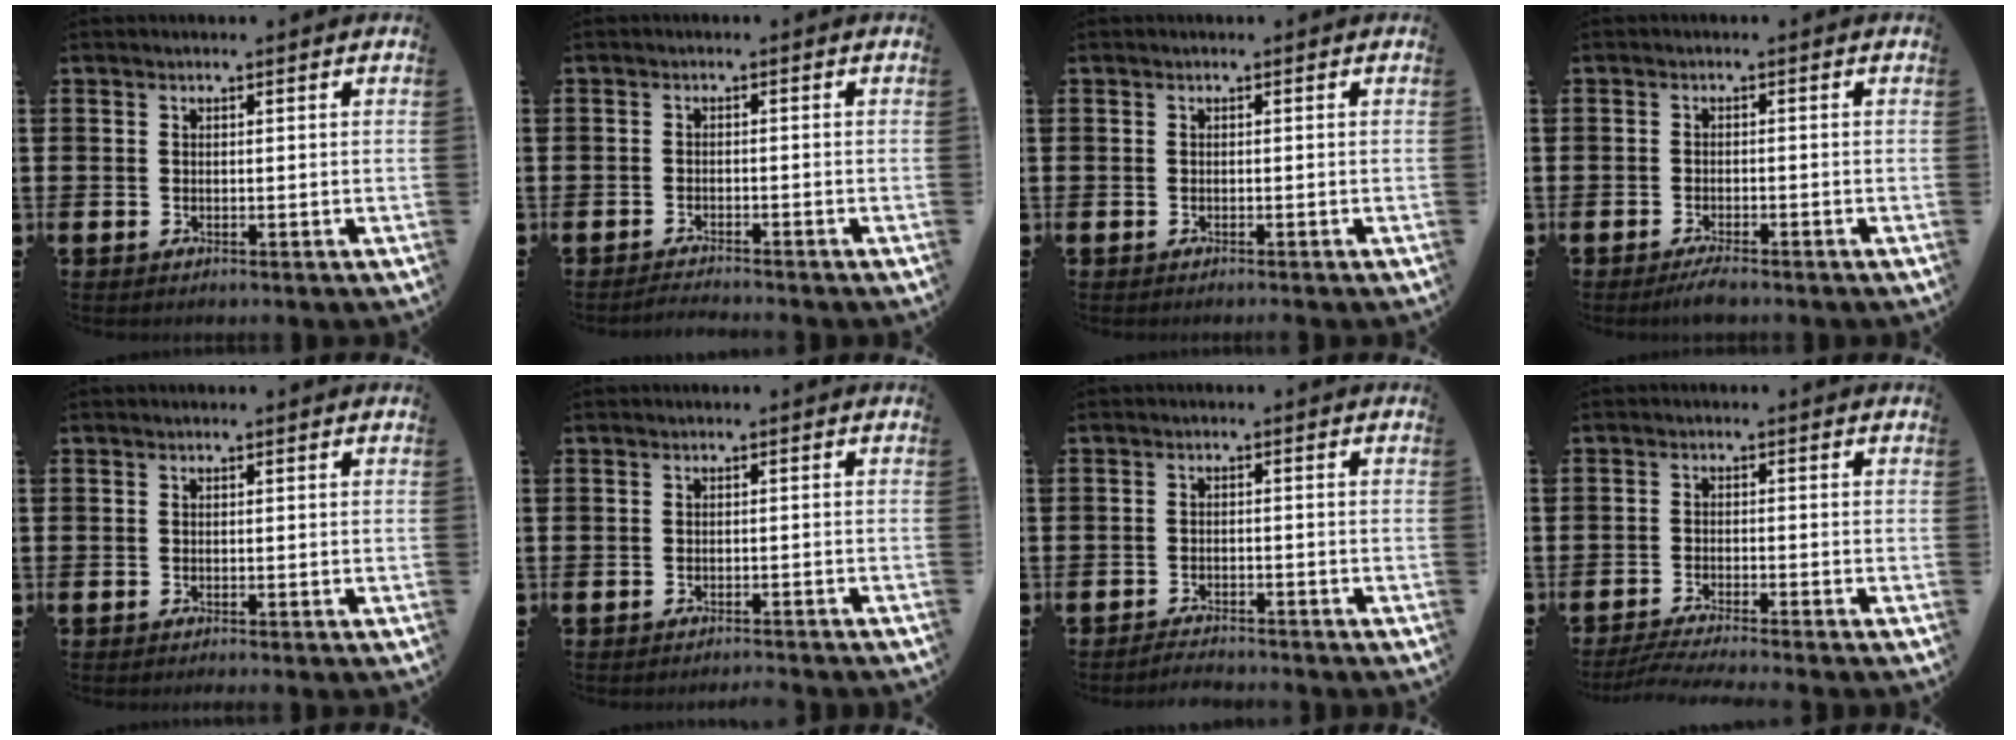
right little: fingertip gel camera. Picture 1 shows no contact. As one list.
[{"total": 1.2, "force": [-1.2, -0.1, 0.2], "torque": [-0.005, 0.001, -0.023]}, {"total": 0.0}, {"total": 1.7, "force": [-1.5, 0.1, 0.9], "torque": [-0.018, 0.003, -0.028]}, {"total": 0.0}, {"total": 1.0, "force": [-1.0, -0.2, 0.0], "torque": [-0.001, 0.001, -0.021]}, {"total": 2.0, "force": [-2.0, -0.1, 0.0], "torque": [-0.004, 0.004, -0.042]}, {"total": 2.5, "force": [-2.2, -0.2, 1.2], "torque": [-0.018, 0.000, -0.041]}]